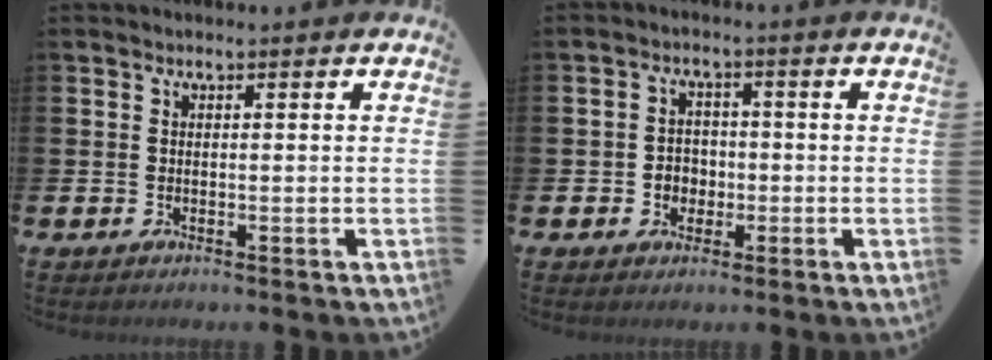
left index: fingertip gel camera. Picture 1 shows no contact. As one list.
[{"total": 2.9, "force": [-0.7, 2.6, 0.9], "torque": [-0.016, 0.003, -0.022]}]